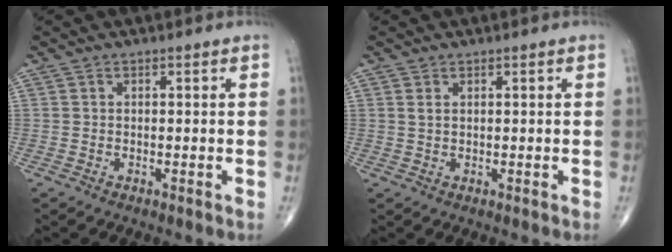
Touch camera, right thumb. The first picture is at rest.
{"total": 1.1, "force": [0.5, 0.5, 0.8], "torque": [-0.020, 0.004, 0.014]}